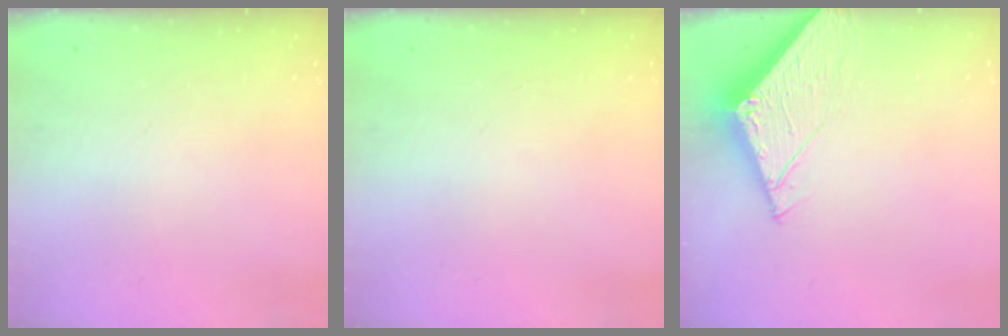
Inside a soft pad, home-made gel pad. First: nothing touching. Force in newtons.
{"total": 0.0}
{"total": 4.7, "press": 4.7, "slide": 0.3}